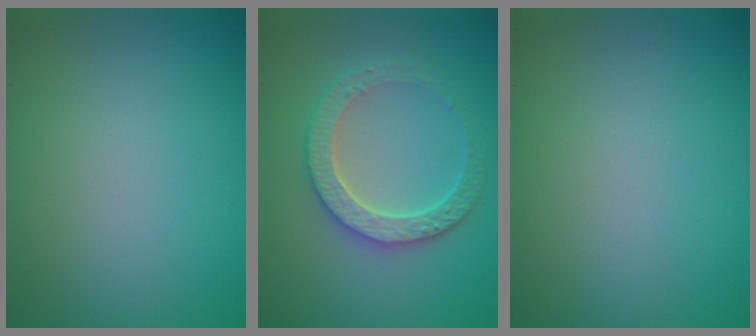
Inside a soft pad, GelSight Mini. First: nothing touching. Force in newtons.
{"total": 4.4, "press": 4.3, "slide": 1.0}
{"total": 0.0}